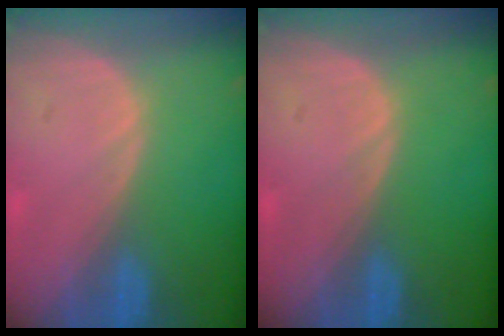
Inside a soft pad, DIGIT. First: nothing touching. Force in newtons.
{"total": 0.0}